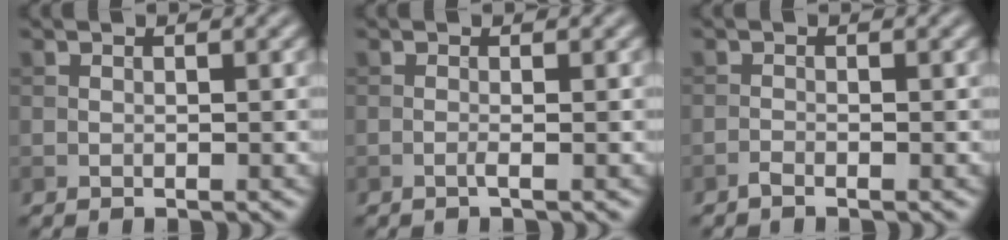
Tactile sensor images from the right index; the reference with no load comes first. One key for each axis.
{"total": 0.8, "fx": -0.3, "fy": 0.2, "fz": 0.8, "tx": -0.015, "ty": -0.003, "tz": -0.009}
{"total": 0.7, "fx": -0.6, "fy": 0.1, "fz": 0.4, "tx": -0.008, "ty": 0.002, "tz": -0.015}